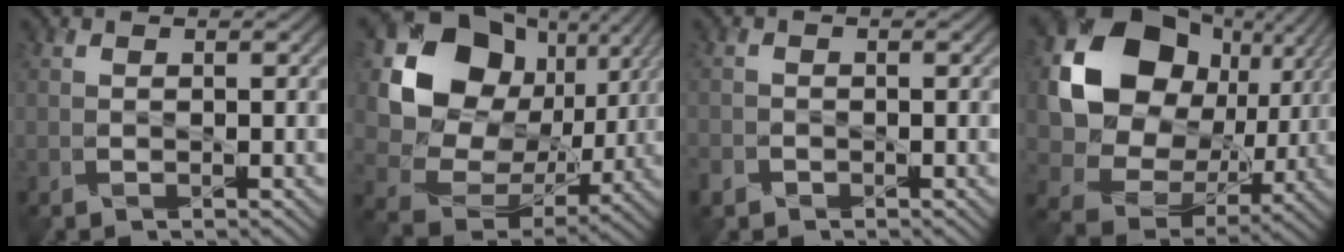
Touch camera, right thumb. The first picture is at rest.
{"total": 17.5, "force": [4.9, 13.9, 9.3], "torque": [-0.218, 0.010, 0.097]}
{"total": 1.6, "force": [-1.2, 1.0, 0.3], "torque": [-0.010, -0.005, -0.030]}
{"total": 17.9, "force": [4.1, 14.1, 10.1], "torque": [-0.218, -0.008, 0.089]}